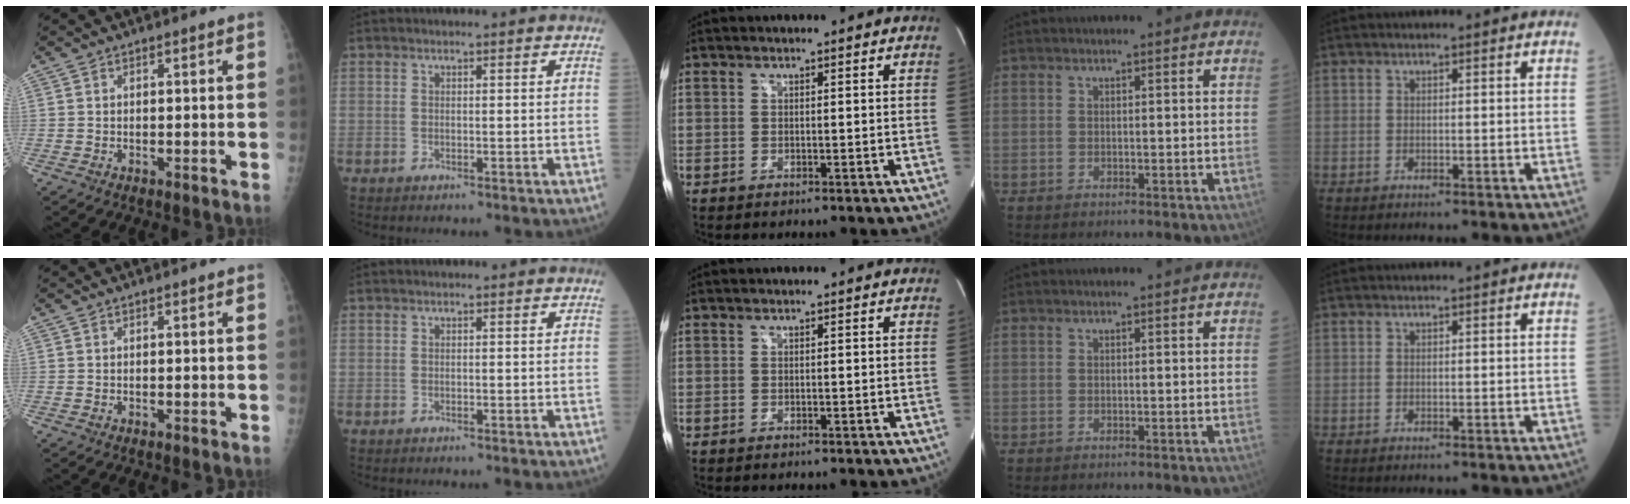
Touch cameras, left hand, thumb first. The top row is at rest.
{}